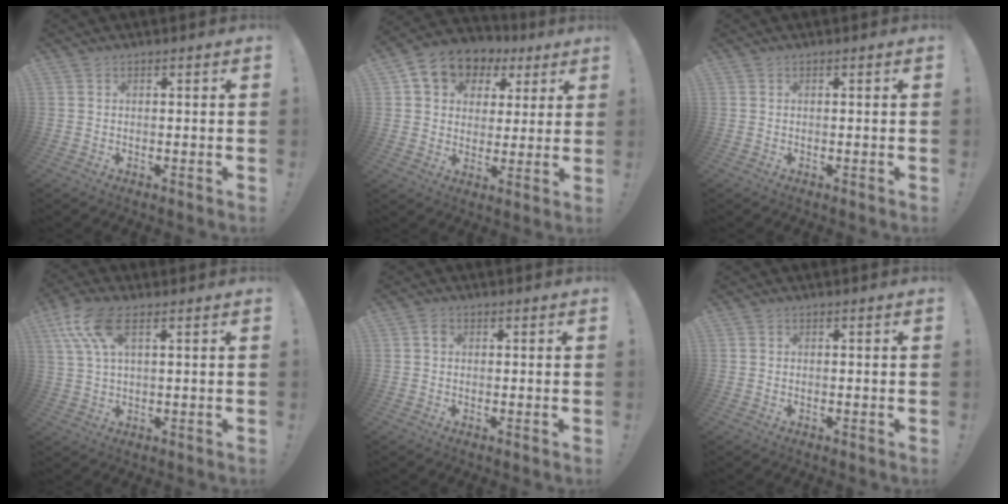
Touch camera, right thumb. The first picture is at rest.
{"total": 10.3, "force": [4.9, 8.1, 4.0], "torque": [-0.063, -0.023, 0.095]}
{"total": 0.0}
{"total": 10.8, "force": [4.9, 4.3, 8.6], "torque": [-0.168, -0.006, 0.096]}
{"total": 1.6, "force": [0.1, 1.3, 0.9], "torque": [-0.009, 0.001, 0.000]}
{"total": 0.0}